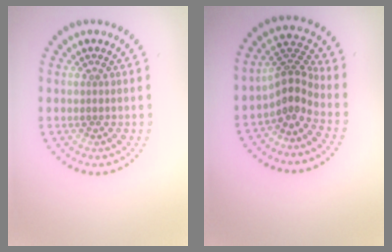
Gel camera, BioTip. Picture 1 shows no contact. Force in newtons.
{"total": 3.1, "press": 2.3, "slide": 2.1}